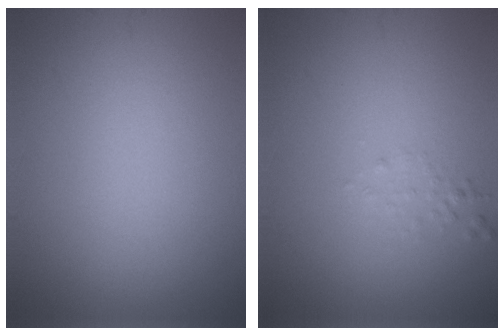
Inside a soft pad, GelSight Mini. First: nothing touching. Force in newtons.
{"total": 0.8, "press": 0.8, "slide": 0.1}